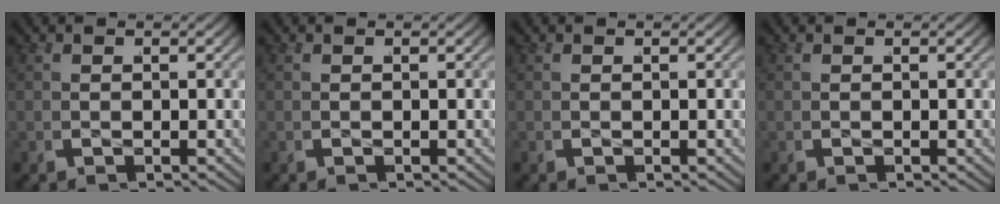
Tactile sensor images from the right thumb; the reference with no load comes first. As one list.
[{"total": 0.0}, {"total": 0.0}, {"total": 0.0}]